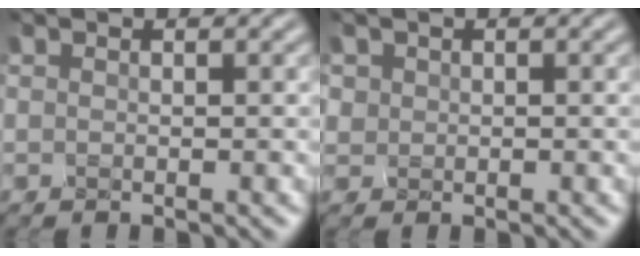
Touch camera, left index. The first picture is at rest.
{"total": 0.9, "force": [-0.1, 0.9, 0.0], "torque": [-0.003, -0.005, -0.001]}